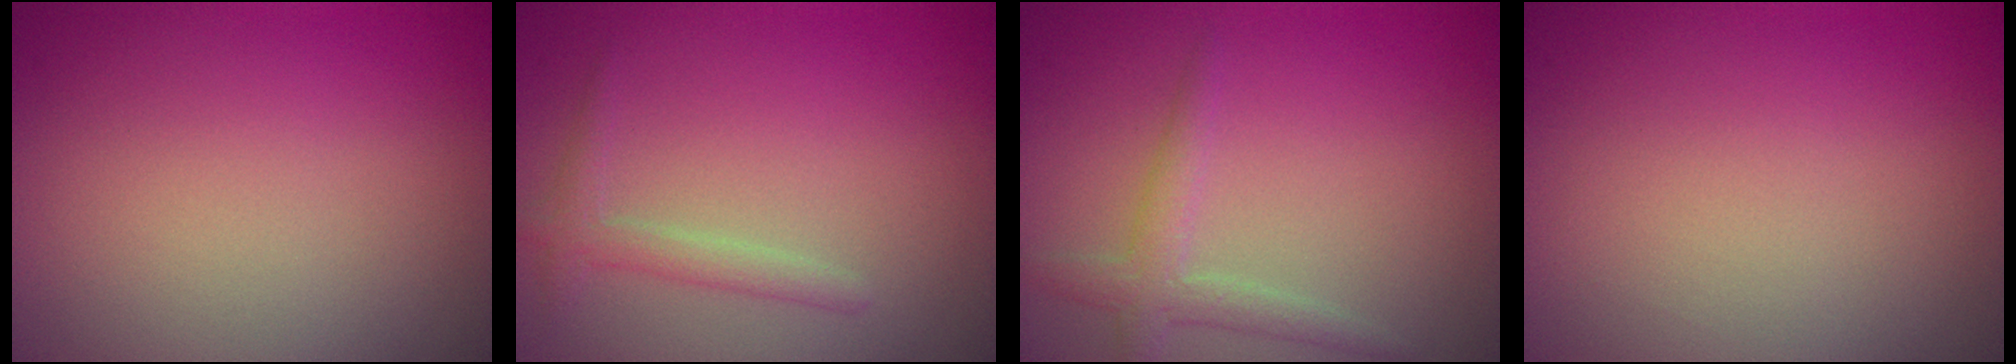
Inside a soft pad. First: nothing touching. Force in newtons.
{"total": 1.6, "press": 1.6, "slide": 0.1}
{"total": 2.1, "press": 2.1, "slide": 0.1}
{"total": 0.0}